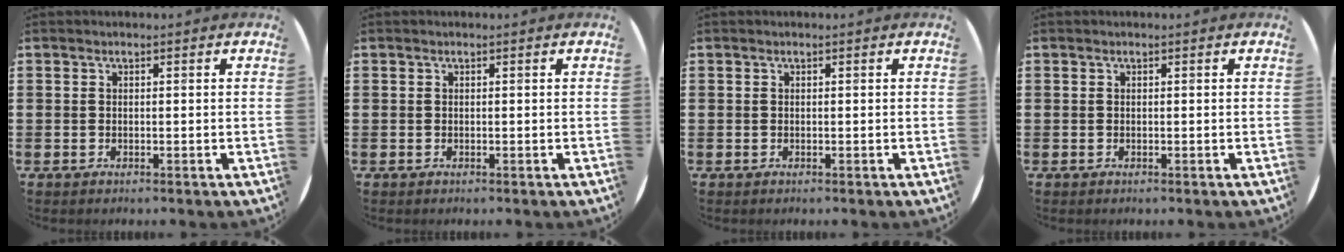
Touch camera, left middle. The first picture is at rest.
{"total": 0.0}
{"total": 0.0}
{"total": 0.0}